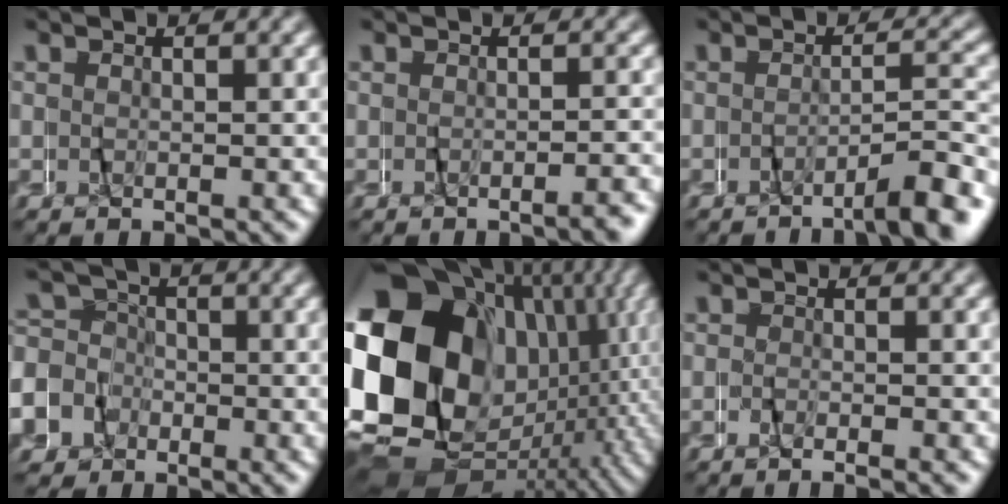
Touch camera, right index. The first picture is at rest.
{"total": 1.8, "force": [-1.6, -0.6, 0.0], "torque": [0.004, 0.008, -0.030]}
{"total": 4.5, "force": [-3.7, -0.2, 2.4], "torque": [-0.032, 0.006, -0.066]}
{"total": 10.6, "force": [-2.5, 10.1, 1.8], "torque": [-0.068, -0.030, -0.058]}
{"total": 26.7, "force": [-0.9, 18.8, 19.0], "torque": [-0.318, -0.042, 0.002]}
{"total": 1.6, "force": [-1.5, -0.6, 0.1], "torque": [-0.001, -0.002, -0.029]}